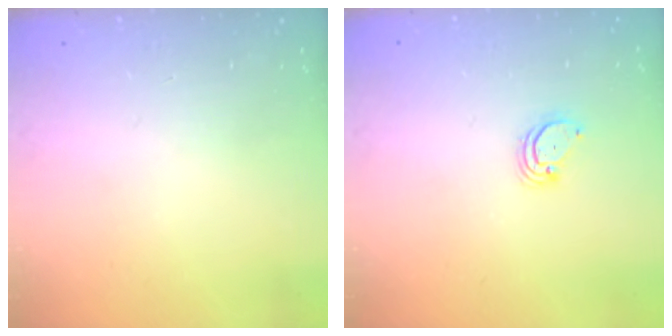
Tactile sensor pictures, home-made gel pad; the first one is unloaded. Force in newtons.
{"total": 2.0, "press": 2.0, "slide": 0.1}